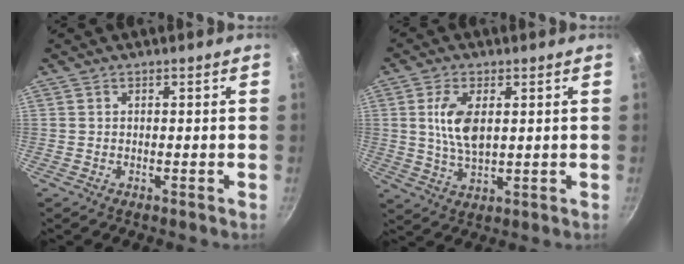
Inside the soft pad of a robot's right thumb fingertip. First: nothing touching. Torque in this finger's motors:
{"motor_torque": [0.65, 0.41, 1.18, 0.17, 0.09]}